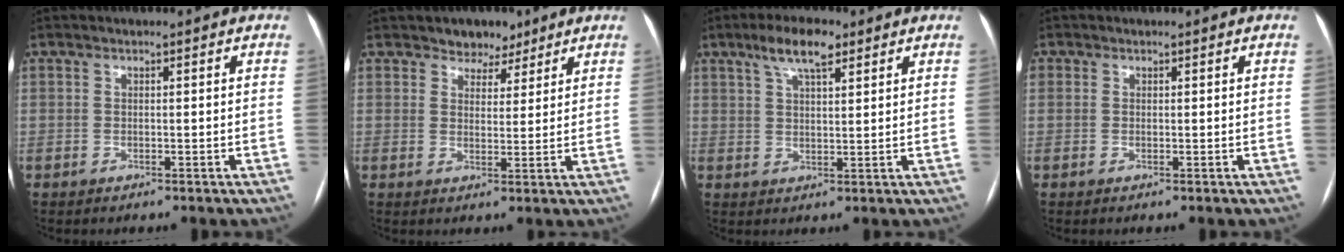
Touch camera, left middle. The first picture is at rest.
{"total": 4.5, "force": [3.4, 2.8, 0.9], "torque": [-0.003, 0.002, 0.052]}
{"total": 6.5, "force": [4.1, 1.8, 4.7], "torque": [-0.091, 0.016, 0.073]}
{"total": 0.9, "force": [0.3, 0.8, 0.2], "torque": [0.002, 0.002, 0.003]}